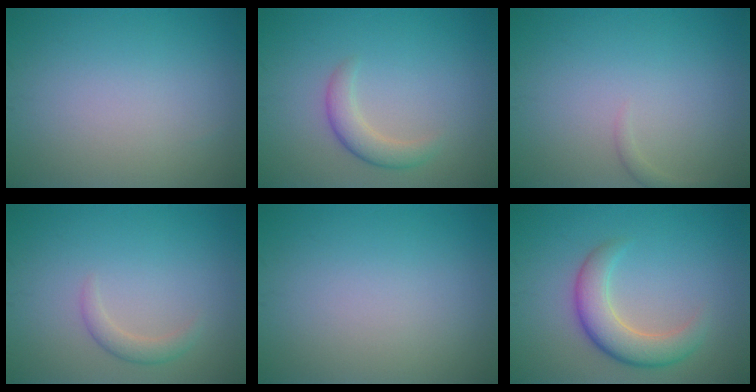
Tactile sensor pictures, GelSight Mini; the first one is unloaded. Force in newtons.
{"total": 2.5, "press": 2.5, "slide": 0.2}
{"total": 0.8, "press": 0.8, "slide": 0.1}
{"total": 1.6, "press": 1.6, "slide": 0.1}
{"total": 0.0}
{"total": 4.8, "press": 4.8, "slide": 0.4}